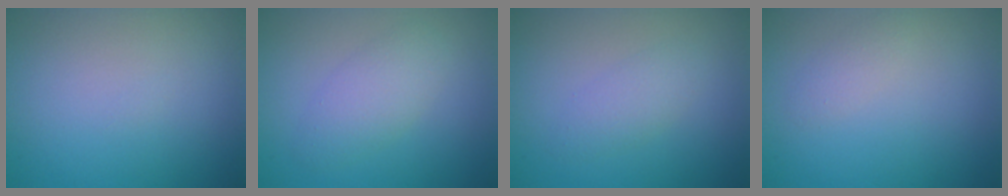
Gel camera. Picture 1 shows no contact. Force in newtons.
{"total": 2.7, "press": 2.7, "slide": 0.1}
{"total": 1.8, "press": 1.8, "slide": 0.1}
{"total": 1.1, "press": 1.1, "slide": 0.1}